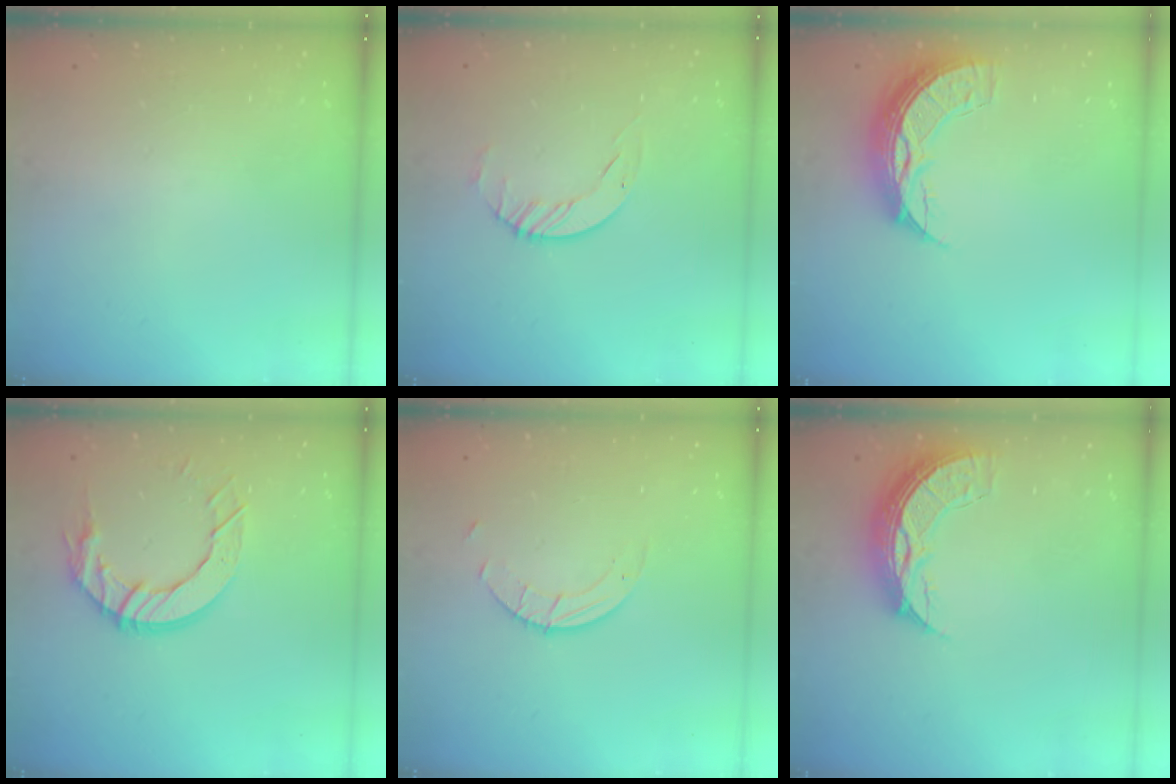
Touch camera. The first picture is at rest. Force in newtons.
{"total": 2.5, "press": 2.5, "slide": 0.3}
{"total": 10.5, "press": 10.5, "slide": 0.8}
{"total": 11.6, "press": 11.6, "slide": 1.0}
{"total": 2.6, "press": 2.6, "slide": 0.3}
{"total": 9.8, "press": 9.8, "slide": 0.7}